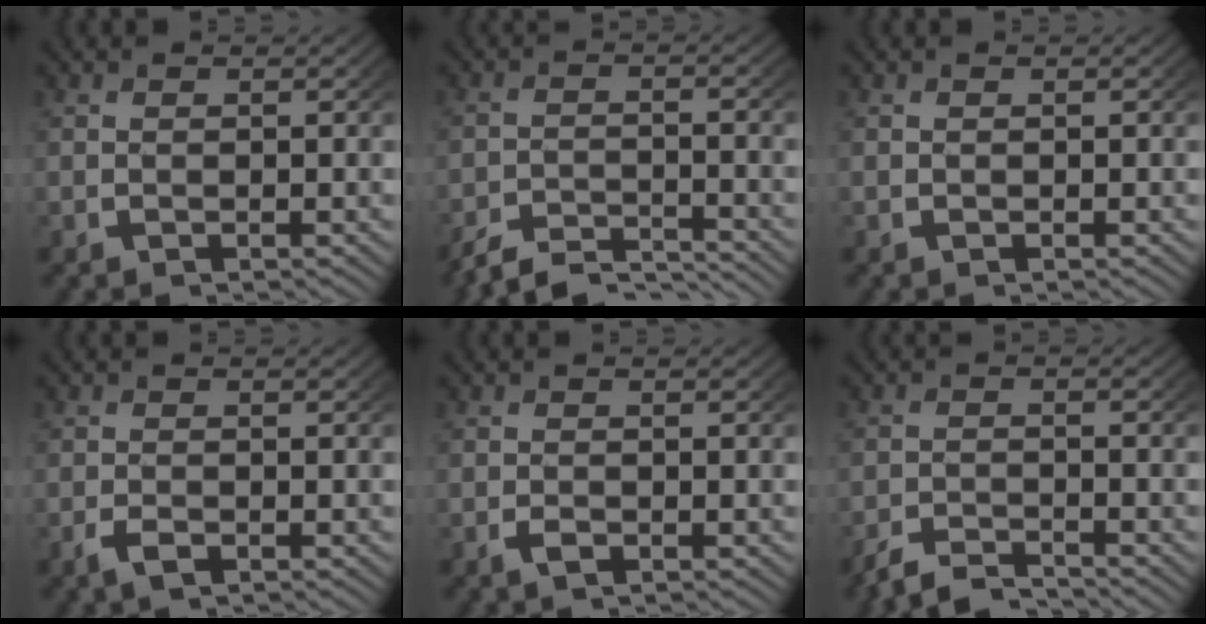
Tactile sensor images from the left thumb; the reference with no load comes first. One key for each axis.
{"total": 5.3, "fx": -4.8, "fy": 1.4, "fz": 1.8, "tx": -0.033, "ty": -0.016, "tz": -0.083}
{"total": 0.0}
{"total": 1.6, "fx": -0.9, "fy": 0.9, "fz": 1.0, "tx": -0.023, "ty": -0.006, "tz": -0.015}
{"total": 1.2, "fx": -0.6, "fy": 0.7, "fz": 0.8, "tx": -0.018, "ty": -0.006, "tz": -0.009}
{"total": 3.0, "fx": -2.9, "fy": 0.7, "fz": 0.7, "tx": -0.014, "ty": -0.005, "tz": -0.057}